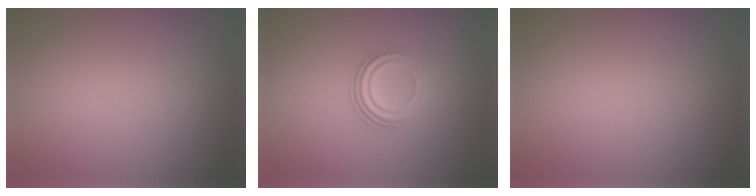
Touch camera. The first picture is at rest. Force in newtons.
{"total": 2.9, "press": 2.0, "slide": 2.0}
{"total": 0.0}